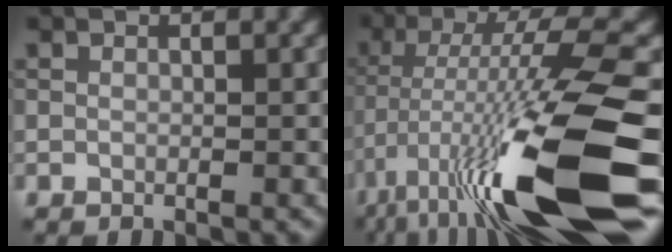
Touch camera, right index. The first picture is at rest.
{"total": 15.8, "force": [-5.8, 2.7, 14.4], "torque": [-0.252, -0.001, -0.090]}